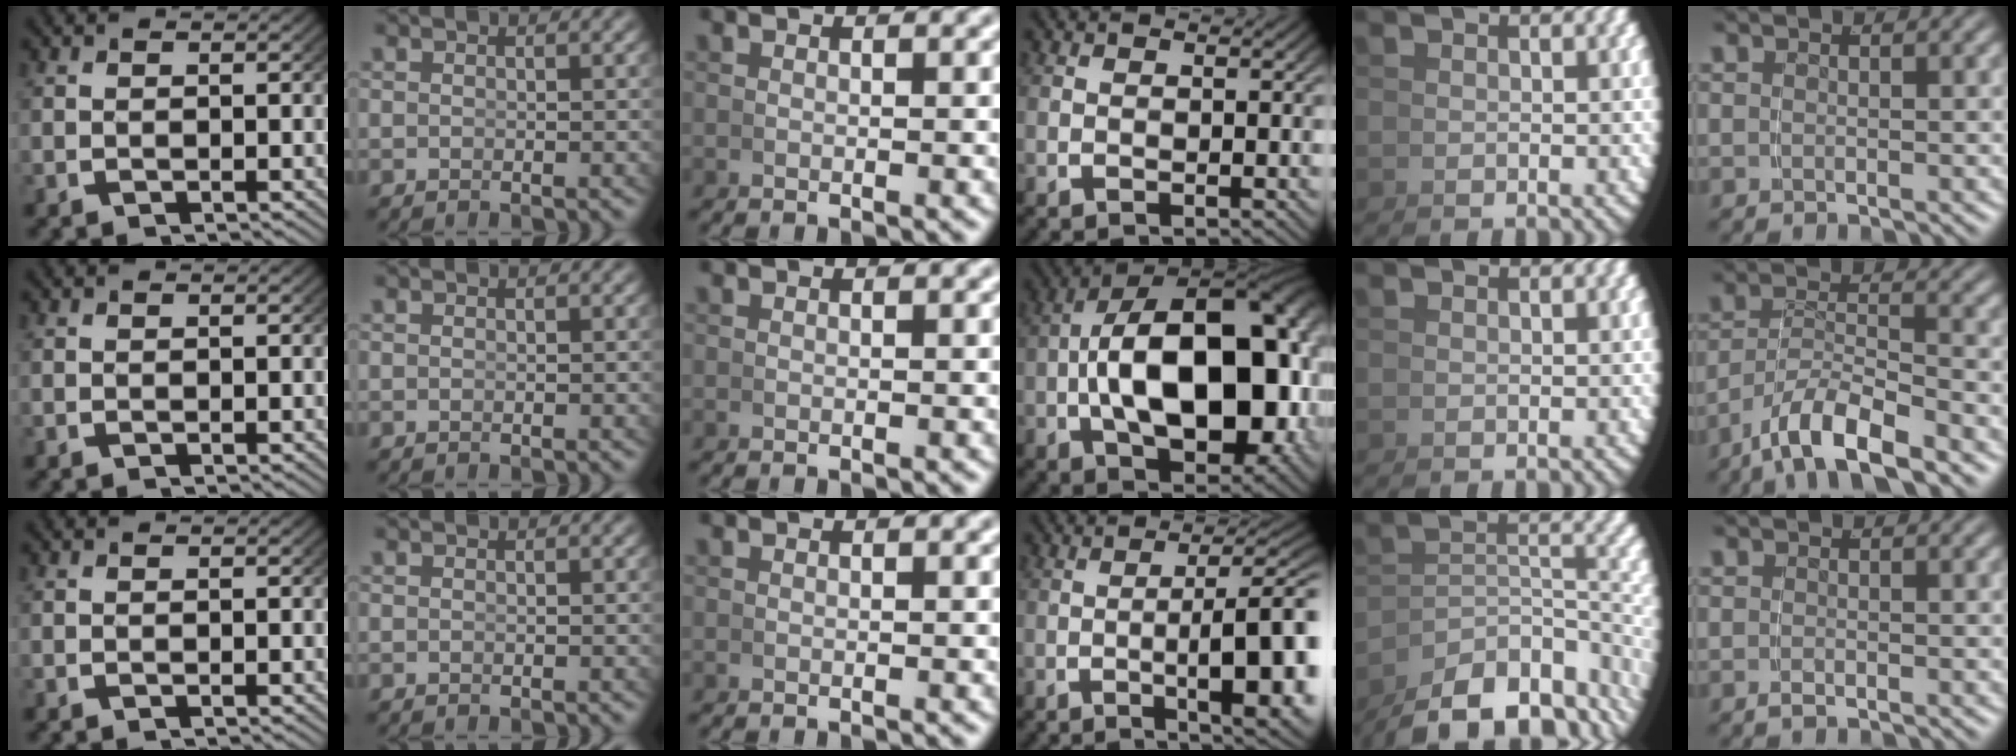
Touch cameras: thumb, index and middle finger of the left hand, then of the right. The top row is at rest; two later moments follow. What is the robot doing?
{"motion": "grasp_and_lifting", "object": "whiteboard"}